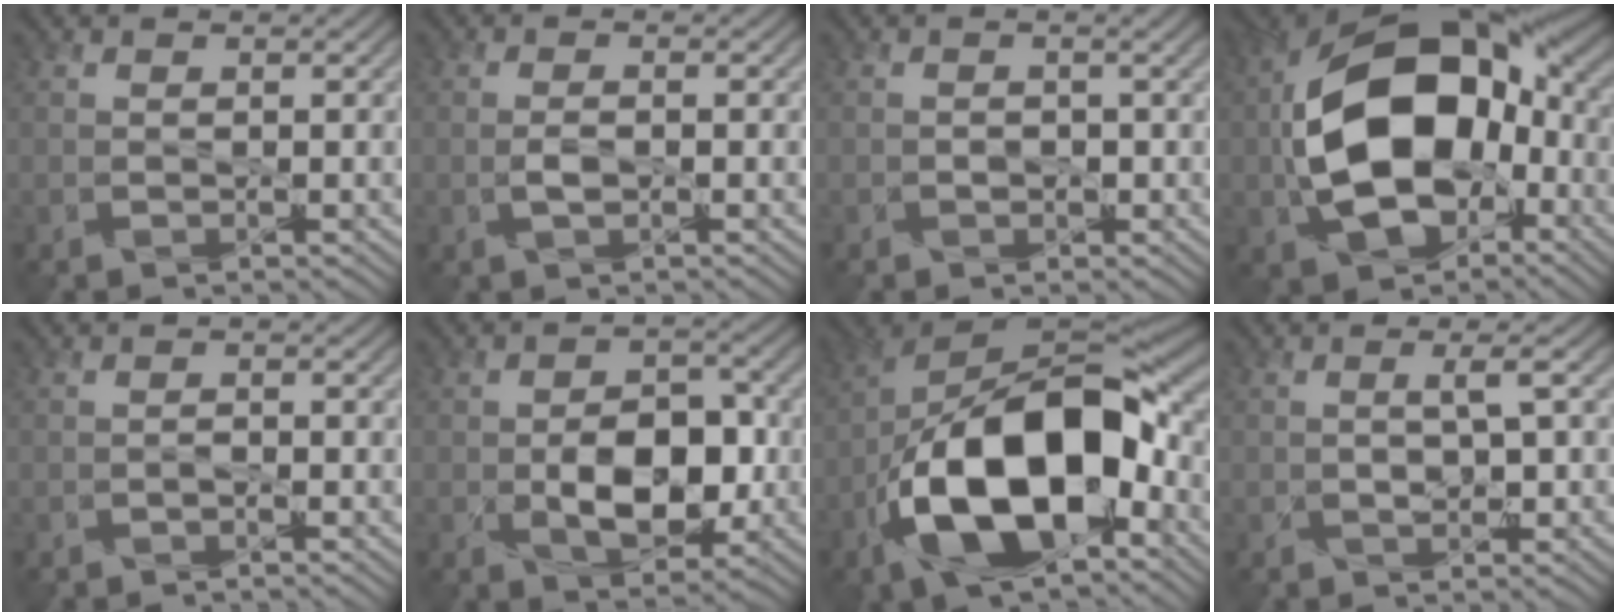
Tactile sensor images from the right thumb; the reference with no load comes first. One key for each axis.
{"total": 1.5, "fx": -0.5, "fy": 0.2, "fz": 1.4, "tx": -0.029, "ty": 0.004, "tz": -0.008}
{"total": 1.4, "fx": -0.6, "fy": 0.8, "fz": 0.9, "tx": -0.001, "ty": 0.004, "tz": -0.004}
{"total": 17.4, "fx": -1.6, "fy": 10.9, "fz": 13.5, "tx": -0.252, "ty": -0.008, "tz": -0.020}
{"total": 0.7, "fx": -0.6, "fy": -0.1, "fz": 0.3, "tx": 0.009, "ty": 0.005, "tz": -0.010}
{"total": 7.9, "fx": -2.0, "fy": 4.5, "fz": 6.2, "tx": -0.091, "ty": -0.005, "tz": -0.026}
{"total": 17.4, "fx": -5.7, "fy": 8.2, "fz": 14.2, "tx": -0.269, "ty": -0.010, "tz": -0.106}
{"total": 2.4, "fx": -0.4, "fy": 0.7, "fz": 2.3, "tx": -0.026, "ty": 0.006, "tz": 0.003}